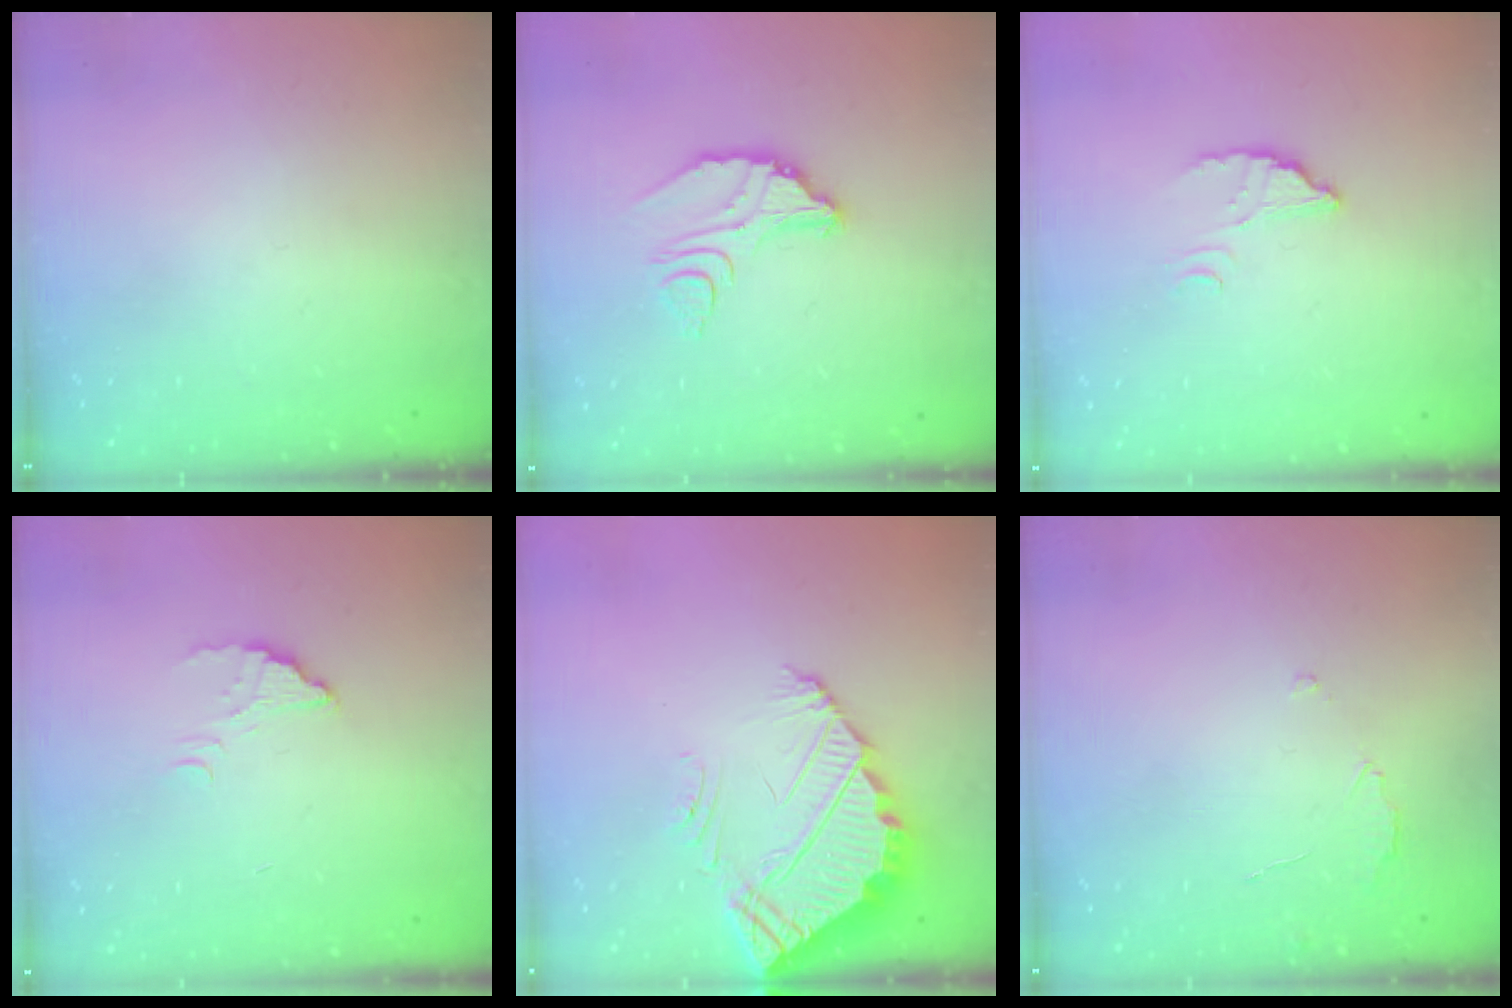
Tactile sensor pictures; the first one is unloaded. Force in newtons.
{"total": 8.7, "press": 8.7, "slide": 0.8}
{"total": 2.6, "press": 2.6, "slide": 0.1}
{"total": 2.2, "press": 2.2, "slide": 0.1}
{"total": 4.2, "press": 4.2, "slide": 0.6}
{"total": 2.6, "press": 2.6, "slide": 0.2}